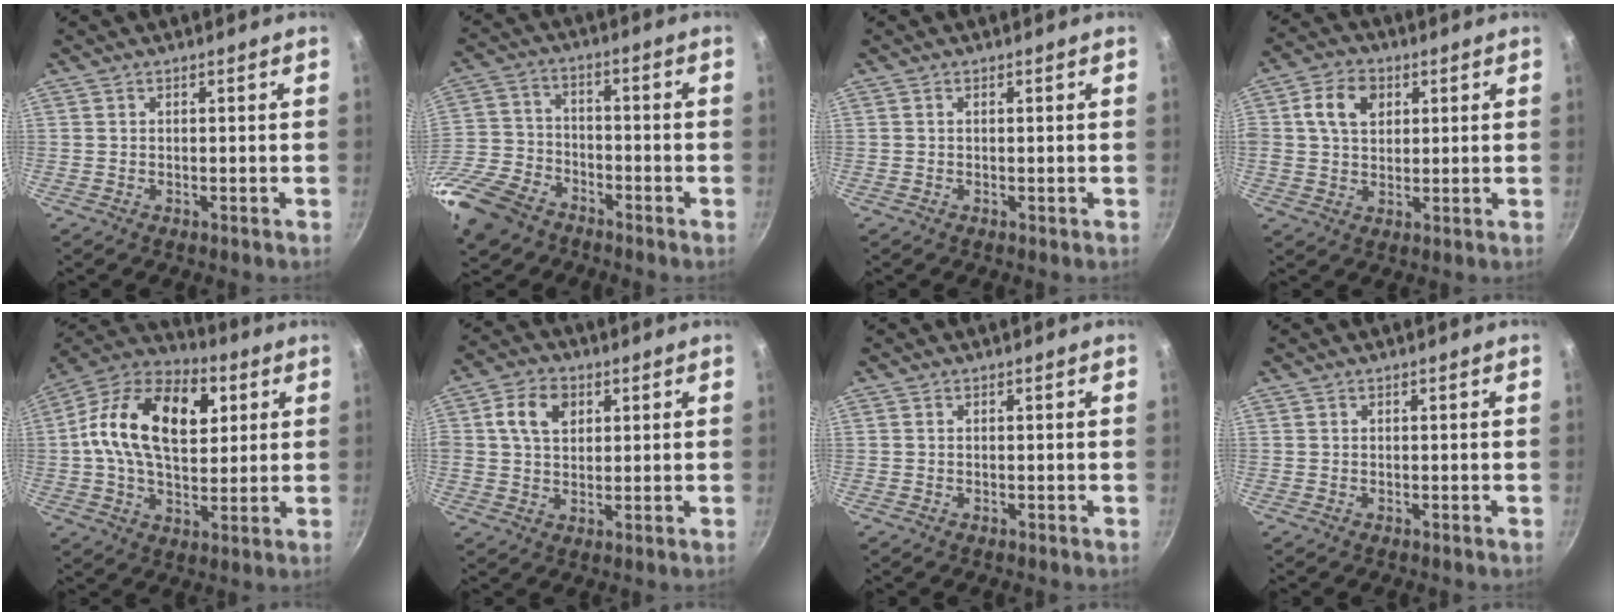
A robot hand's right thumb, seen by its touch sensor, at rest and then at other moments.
{"total": 15.4, "force": [-9.8, 9.4, 7.2], "torque": [-0.155, 0.045, -0.200]}
{"total": 0.0}
{"total": 7.3, "force": [2.1, 5.3, 4.6], "torque": [-0.069, 0.007, 0.028]}
{"total": 21.5, "force": [4.8, 13.1, 16.4], "torque": [-0.259, 0.012, 0.062]}
{"total": 7.5, "force": [2.3, 5.4, 4.7], "torque": [-0.070, 0.006, 0.033]}
{"total": 0.0}
{"total": 0.0}